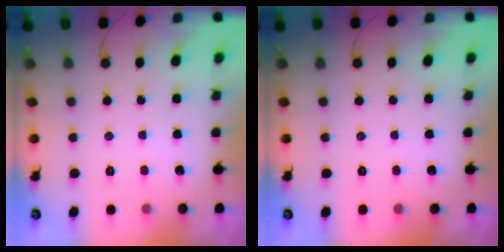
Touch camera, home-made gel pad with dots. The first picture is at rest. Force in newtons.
{"total": 0.0}